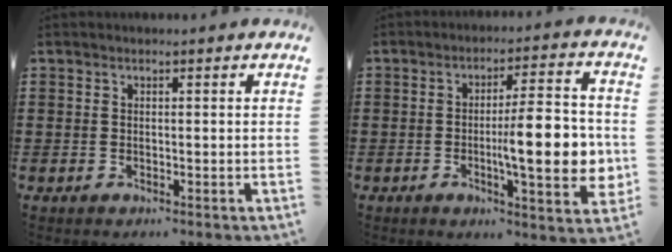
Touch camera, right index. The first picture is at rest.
{"total": 11.6, "force": [-1.4, 2.8, 11.1], "torque": [-0.146, -0.012, -0.027]}